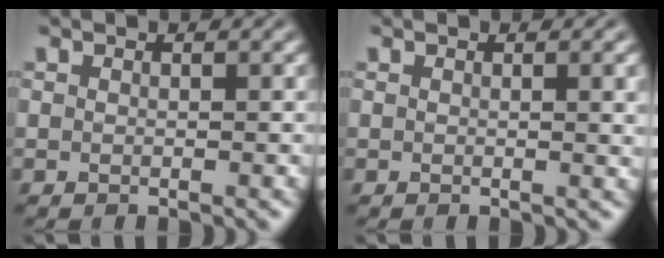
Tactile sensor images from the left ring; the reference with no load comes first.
{"total": 2.1, "force": [0.4, 0.6, 2.0], "torque": [-0.015, 0.003, 0.002]}